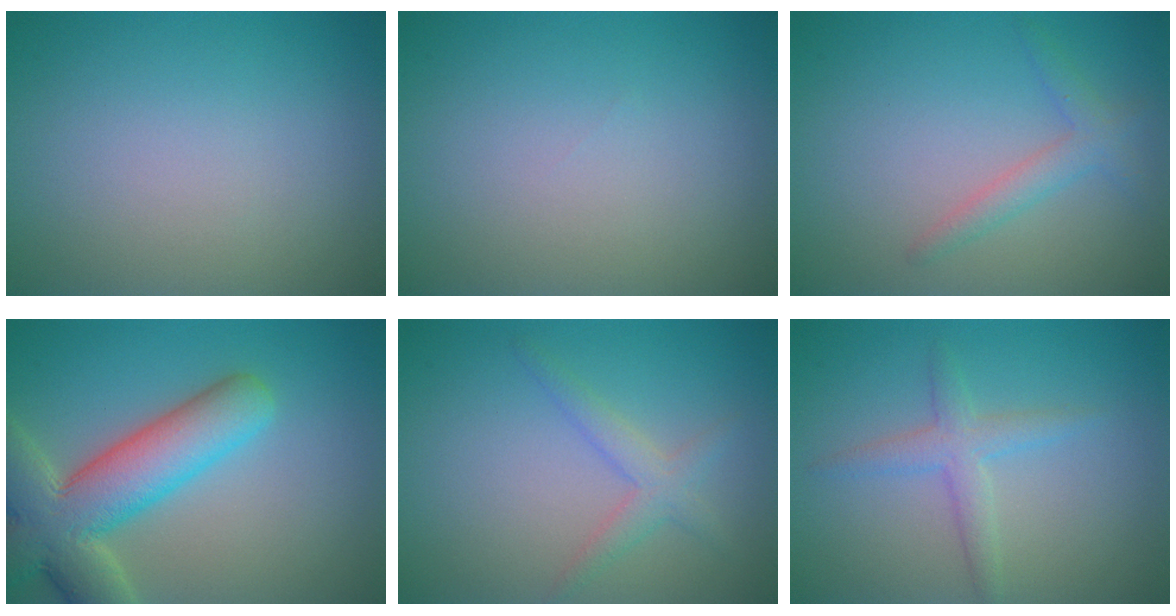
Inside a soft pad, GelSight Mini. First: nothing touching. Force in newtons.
{"total": 0.0}
{"total": 2.0, "press": 2.0, "slide": 0.1}
{"total": 9.2, "press": 9.2, "slide": 0.9}
{"total": 2.1, "press": 2.1, "slide": 0.1}
{"total": 2.3, "press": 2.3, "slide": 0.0}